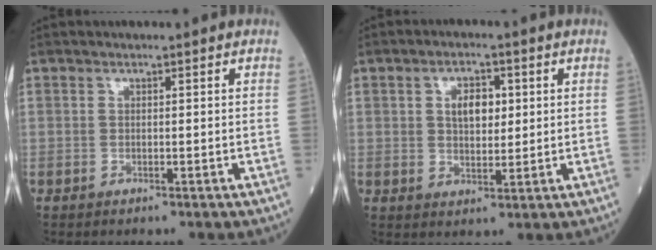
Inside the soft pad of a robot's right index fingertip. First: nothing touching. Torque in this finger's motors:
{"motor_torque": [0.16, 0.12, 0.07, 0.07]}